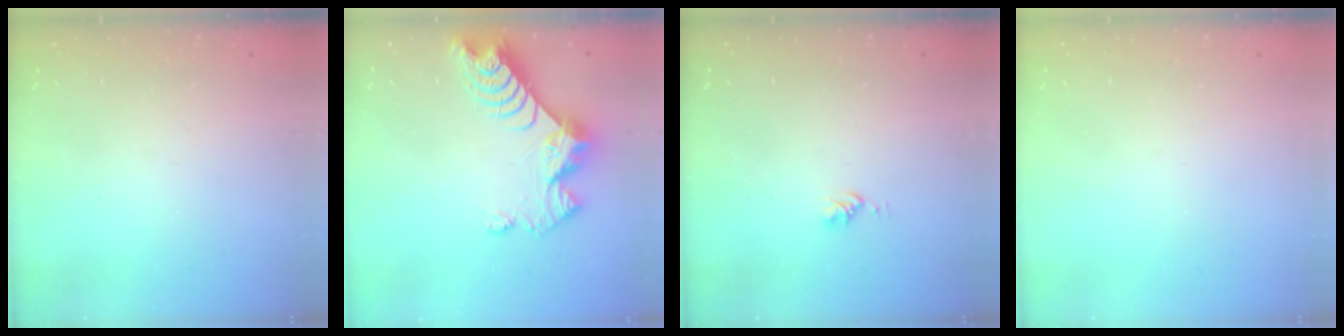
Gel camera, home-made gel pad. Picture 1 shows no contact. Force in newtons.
{"total": 9.0, "press": 9.0, "slide": 0.8}
{"total": 3.0, "press": 3.0, "slide": 0.4}
{"total": 0.0}